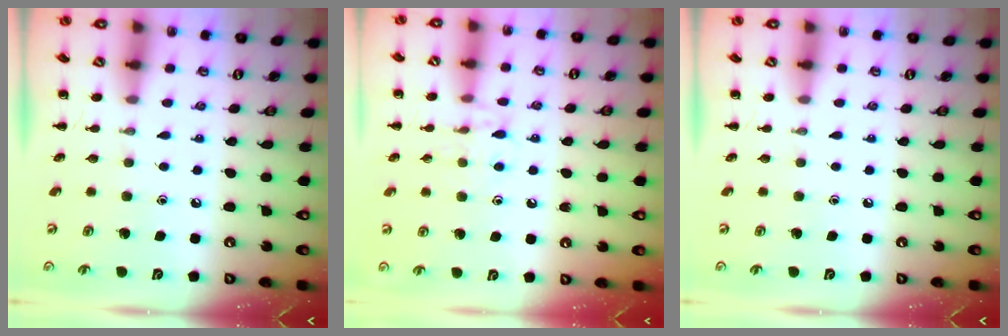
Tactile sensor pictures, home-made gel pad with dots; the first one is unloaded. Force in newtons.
{"total": 8.5, "press": 8.4, "slide": 1.2}
{"total": 0.0}